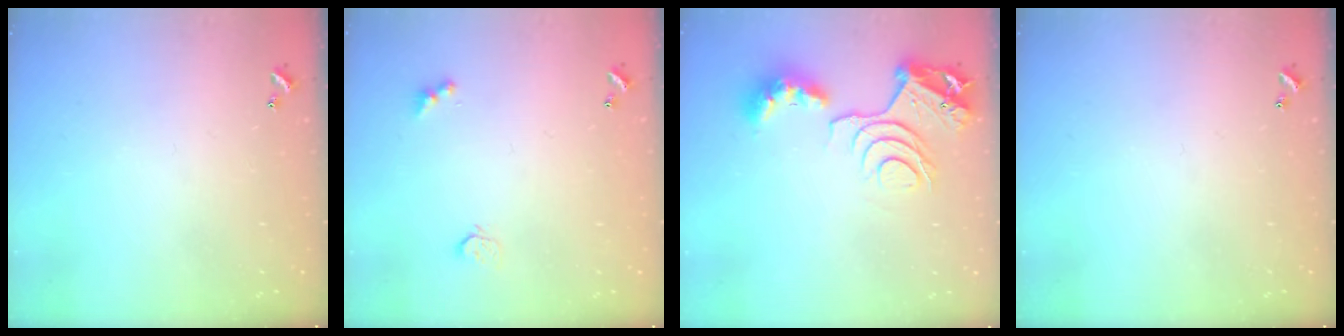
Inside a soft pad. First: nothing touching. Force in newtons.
{"total": 3.2, "press": 3.2, "slide": 0.3}
{"total": 12.1, "press": 12.0, "slide": 1.4}
{"total": 0.0}